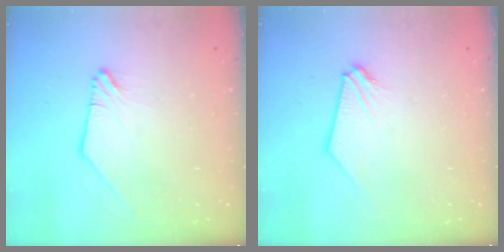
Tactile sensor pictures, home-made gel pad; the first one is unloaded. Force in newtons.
{"total": 0.9, "press": 0.9, "slide": 0.2}